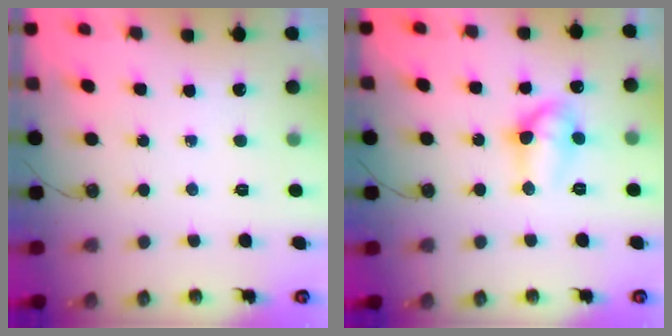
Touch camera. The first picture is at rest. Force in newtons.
{"total": 9.2, "press": 9.2, "slide": 0.8}